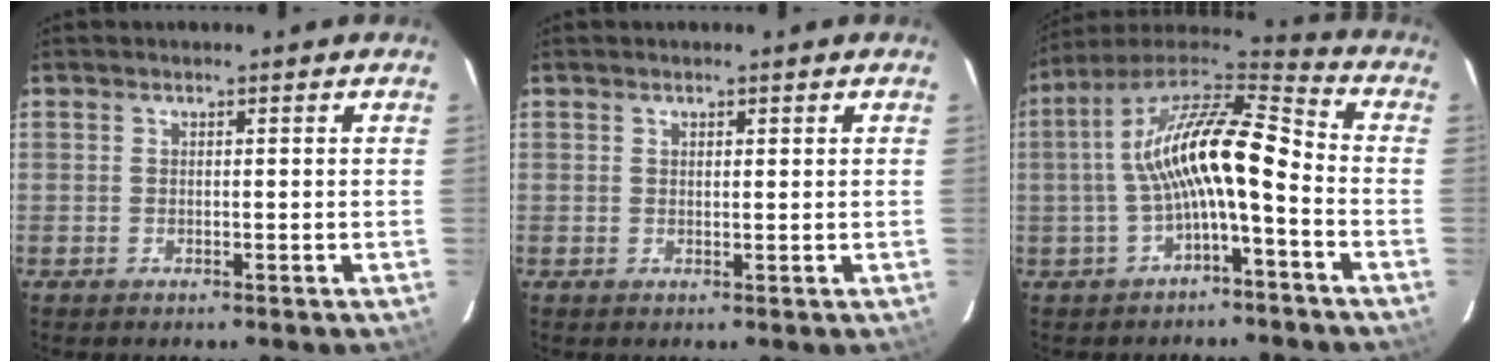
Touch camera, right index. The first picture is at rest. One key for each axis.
{"total": 0.8, "fx": 0.6, "fy": 0.4, "fz": 0.4, "tx": -0.006, "ty": 0.001, "tz": 0.009}
{"total": 14.8, "fx": -2.6, "fy": 4.1, "fz": 14.0, "tx": -0.264, "ty": 0.022, "tz": -0.052}